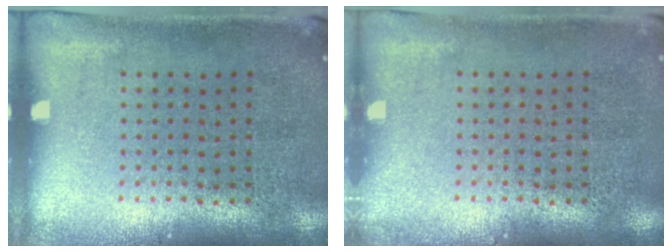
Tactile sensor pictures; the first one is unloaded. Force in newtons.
{"total": 0.6, "press": 0.6, "slide": 0.2}